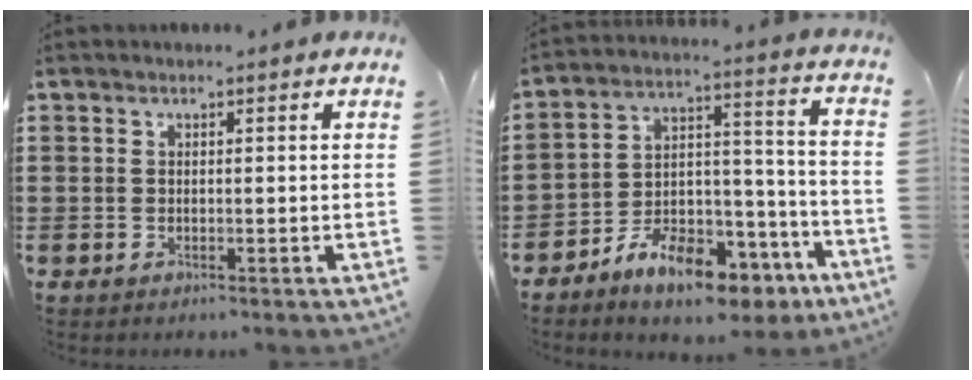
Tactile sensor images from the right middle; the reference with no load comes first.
{"total": 10.4, "force": [-8.4, 4.0, 4.7], "torque": [-0.081, 0.037, -0.155]}